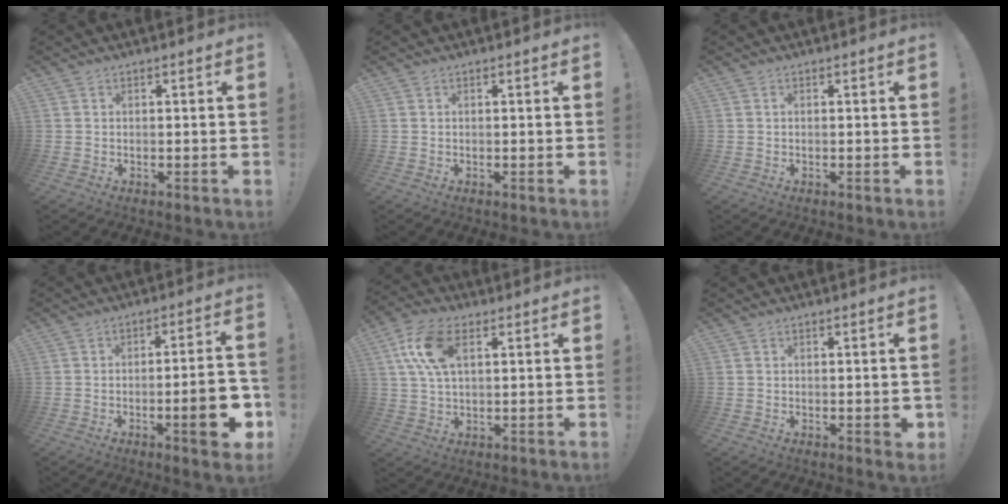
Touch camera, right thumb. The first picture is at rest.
{"total": 0.0}
{"total": 0.0}
{"total": 10.8, "force": [-3.4, 2.2, 10.0], "torque": [-0.119, 0.002, -0.049]}
{"total": 12.0, "force": [3.8, 6.5, 9.3], "torque": [-0.182, 0.001, 0.071]}
{"total": 1.8, "force": [0.0, 0.7, 1.7], "torque": [-0.015, -0.002, -0.001]}